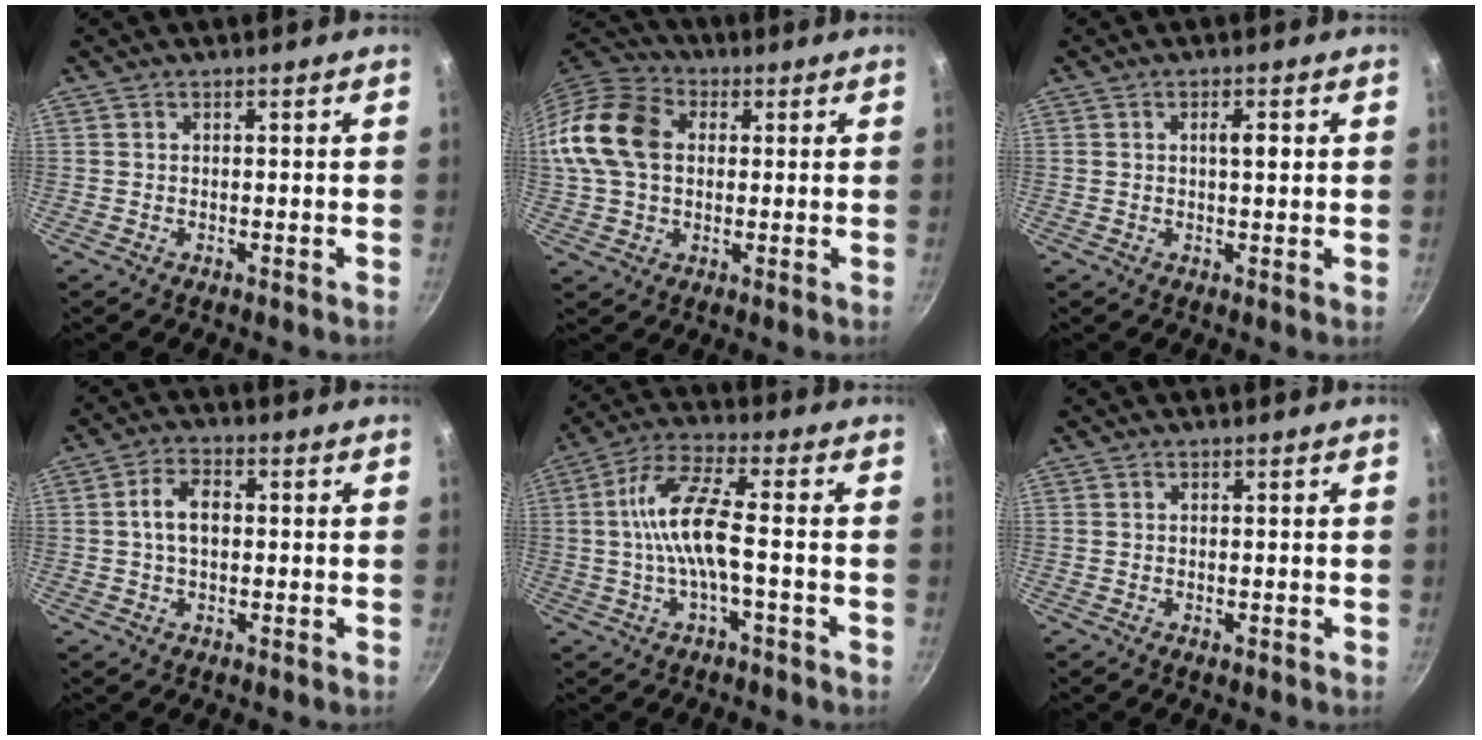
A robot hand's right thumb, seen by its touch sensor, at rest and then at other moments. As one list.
[{"total": 15.0, "force": [2.1, 11.0, 9.9], "torque": [-0.180, 0.023, 0.024]}, {"total": 3.1, "force": [0.6, 1.0, 2.9], "torque": [-0.037, 0.001, 0.008]}, {"total": 5.9, "force": [0.3, 3.8, 4.6], "torque": [-0.071, 0.016, 0.000]}, {"total": 10.6, "force": [-1.1, 3.0, 10.1], "torque": [-0.207, 0.030, -0.032]}, {"total": 0.6, "force": [-0.1, 0.2, 0.6], "torque": [-0.008, -0.001, -0.002]}]